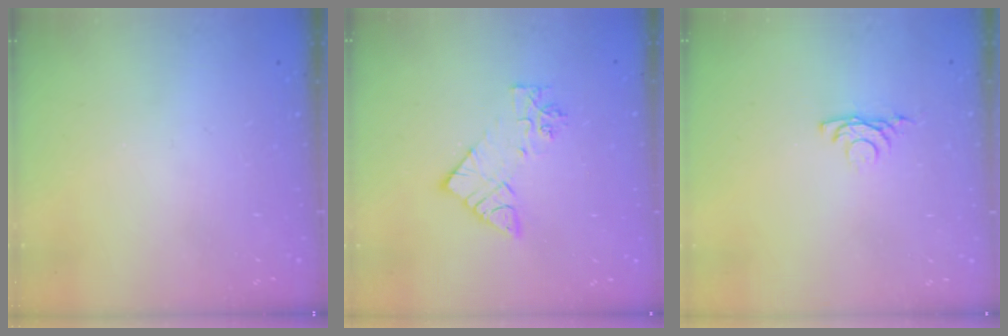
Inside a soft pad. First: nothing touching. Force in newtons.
{"total": 10.2, "press": 10.1, "slide": 0.9}
{"total": 4.3, "press": 4.2, "slide": 0.8}